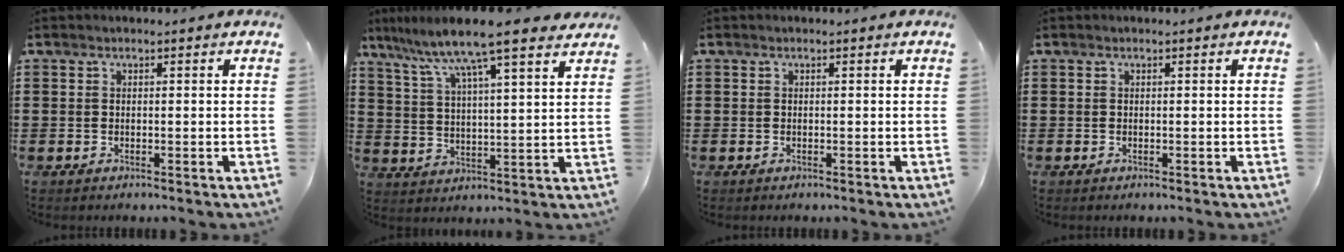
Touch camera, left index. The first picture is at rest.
{"total": 8.7, "force": [7.0, 0.2, 5.1], "torque": [-0.126, -0.034, 0.115]}
{"total": 0.0}
{"total": 0.0}